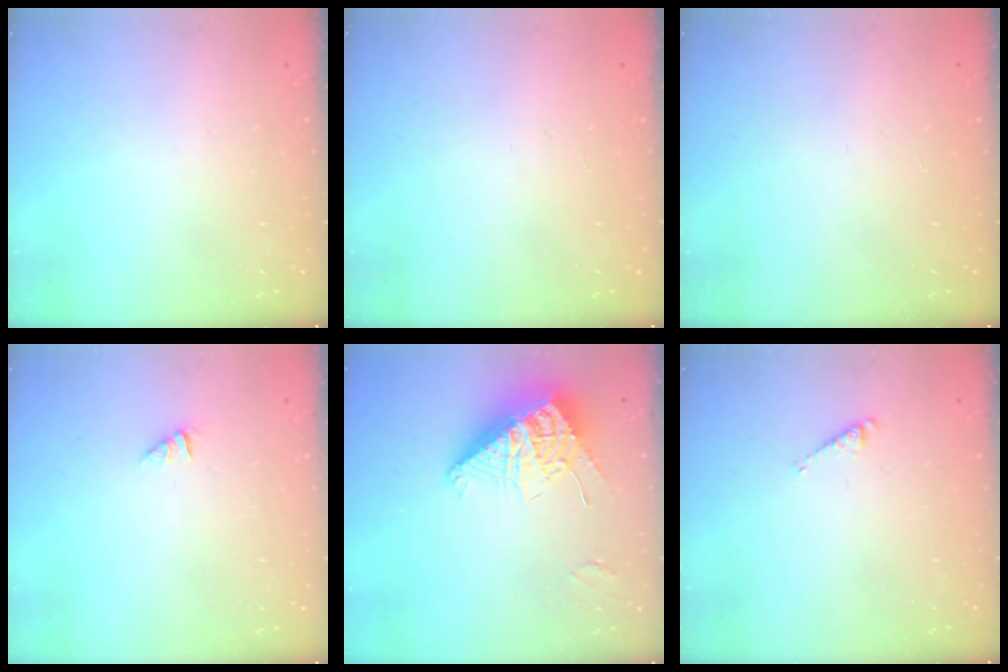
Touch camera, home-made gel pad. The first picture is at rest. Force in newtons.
{"total": 0.0}
{"total": 0.0}
{"total": 0.0}
{"total": 11.6, "press": 11.5, "slide": 1.5}
{"total": 3.1, "press": 3.1, "slide": 0.4}